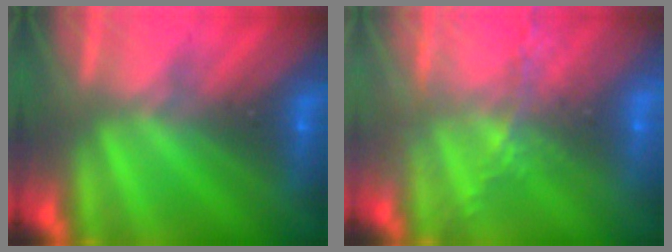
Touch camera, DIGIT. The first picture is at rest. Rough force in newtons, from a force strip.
{"total": 5.5}